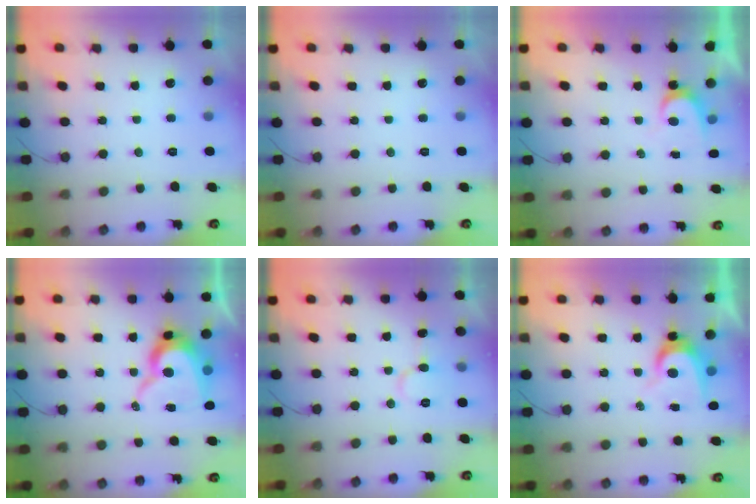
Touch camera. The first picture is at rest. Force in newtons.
{"total": 0.0}
{"total": 4.0, "press": 4.0, "slide": 0.3}
{"total": 12.7, "press": 12.7, "slide": 1.0}
{"total": 6.1, "press": 6.1, "slide": 0.2}
{"total": 7.3, "press": 7.2, "slide": 0.3}